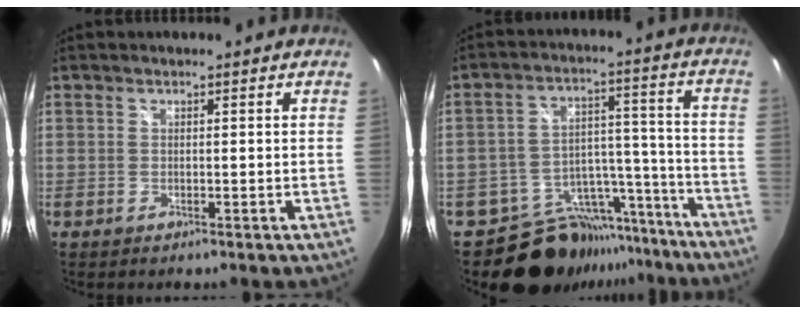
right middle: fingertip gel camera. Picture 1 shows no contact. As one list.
[{"total": 17.6, "force": [-15.1, 8.4, 3.4], "torque": [-0.061, 0.058, -0.206]}]